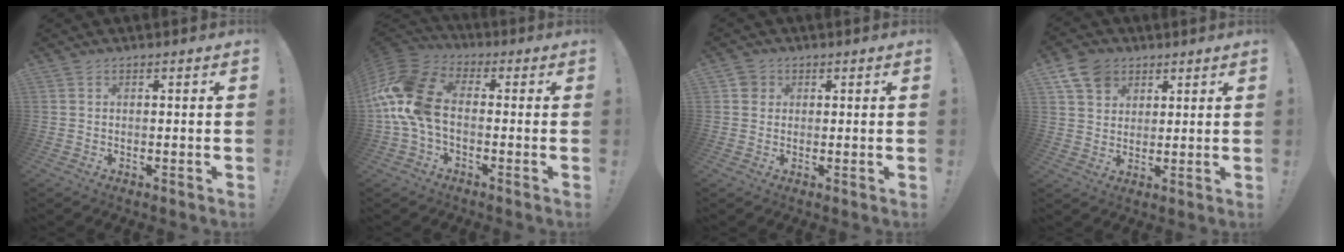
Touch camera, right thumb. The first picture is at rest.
{"total": 16.3, "force": [-0.9, 10.4, 12.6], "torque": [-0.245, 0.025, -0.009]}
{"total": 2.7, "force": [1.0, 2.5, 0.6], "torque": [-0.012, 0.004, 0.018]}
{"total": 9.1, "force": [5.2, 6.7, 3.5], "torque": [-0.062, -0.020, 0.104]}